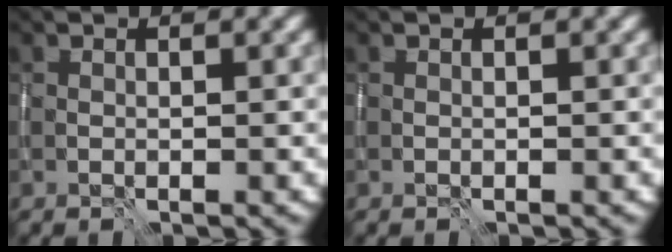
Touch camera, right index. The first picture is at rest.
{"total": 0.0}